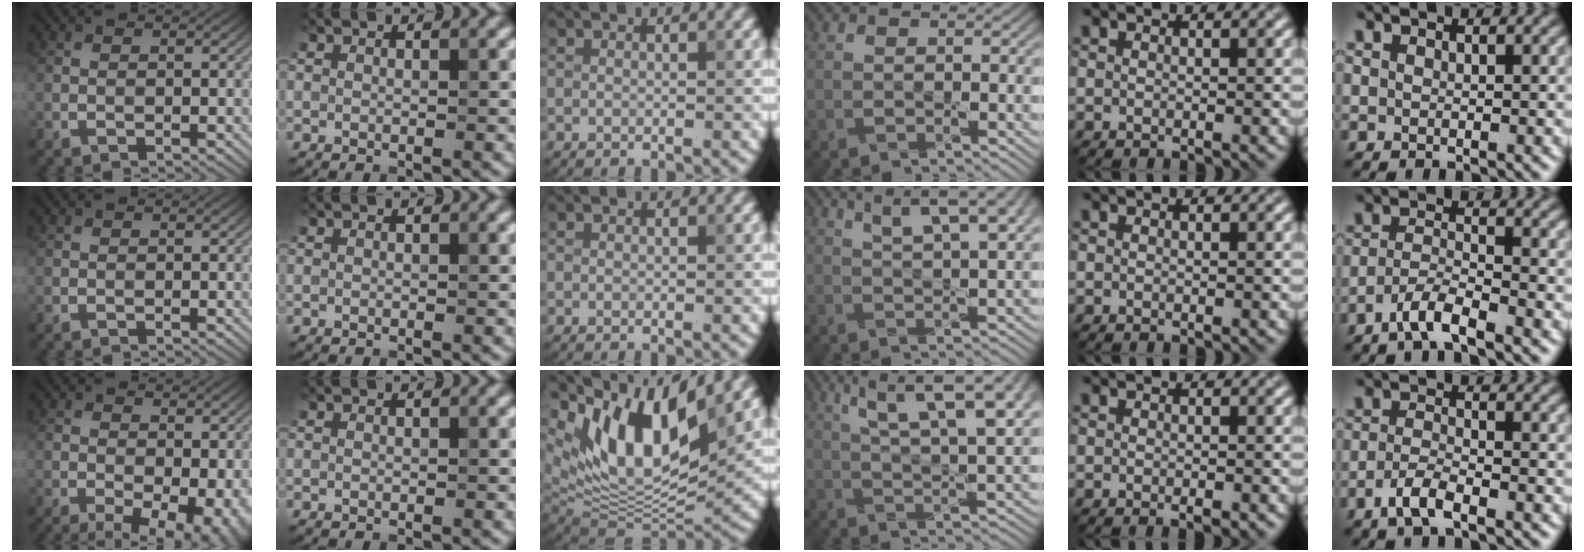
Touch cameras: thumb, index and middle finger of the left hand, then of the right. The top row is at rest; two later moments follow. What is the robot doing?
{"motion": "pour", "object": "sugar"}